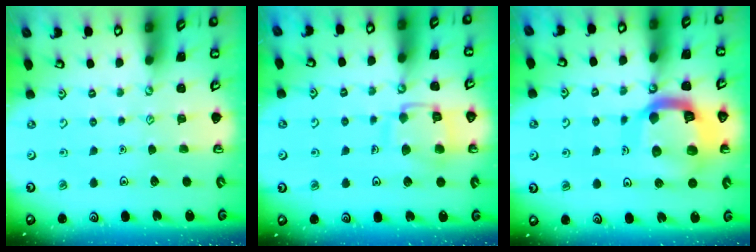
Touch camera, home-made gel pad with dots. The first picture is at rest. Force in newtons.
{"total": 12.3, "press": 12.2, "slide": 1.1}
{"total": 17.9, "press": 17.8, "slide": 1.9}